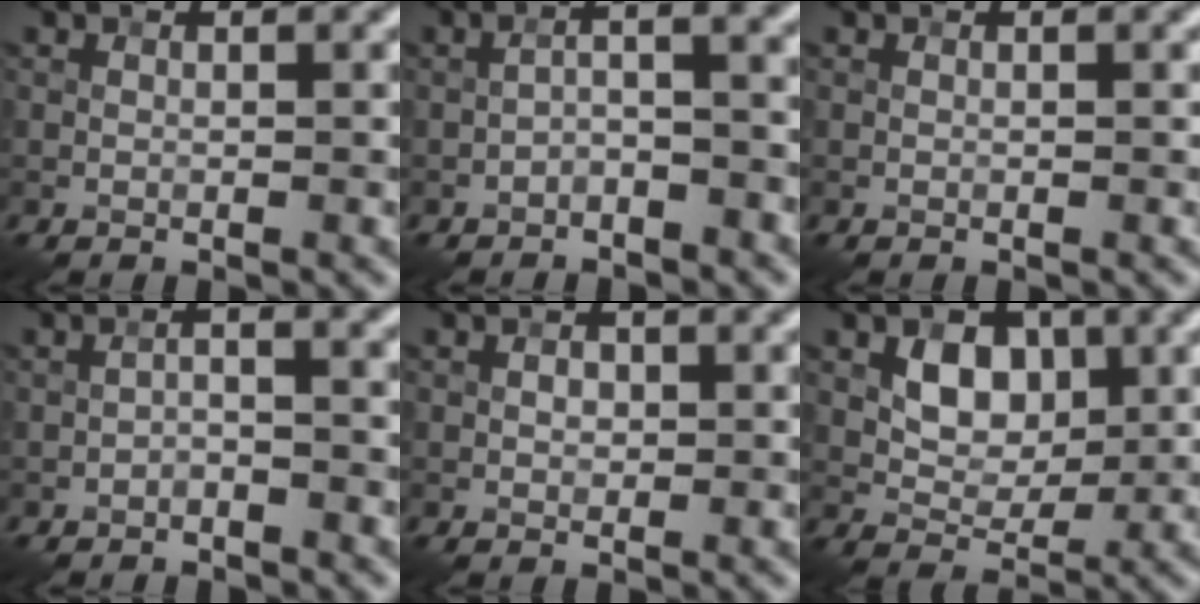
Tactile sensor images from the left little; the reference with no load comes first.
{"total": 2.4, "force": [-1.5, 0.5, 1.8], "torque": [-0.035, 0.012, -0.034]}
{"total": 0.0}
{"total": 1.6, "force": [-1.0, 0.3, 1.1], "torque": [-0.023, 0.005, -0.023]}
{"total": 0.9, "force": [0.0, 0.7, 0.6], "torque": [-0.007, 0.000, -0.001]}
{"total": 4.3, "force": [1.0, 3.1, 2.7], "torque": [-0.041, -0.001, 0.011]}